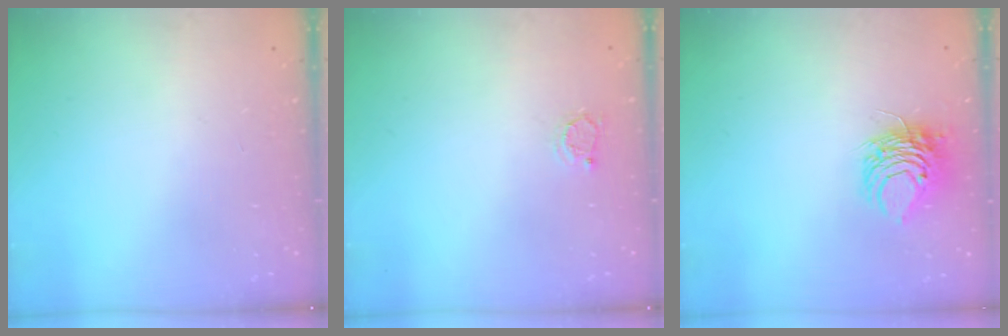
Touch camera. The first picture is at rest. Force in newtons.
{"total": 2.0, "press": 2.0, "slide": 0.4}
{"total": 8.9, "press": 8.9, "slide": 0.9}